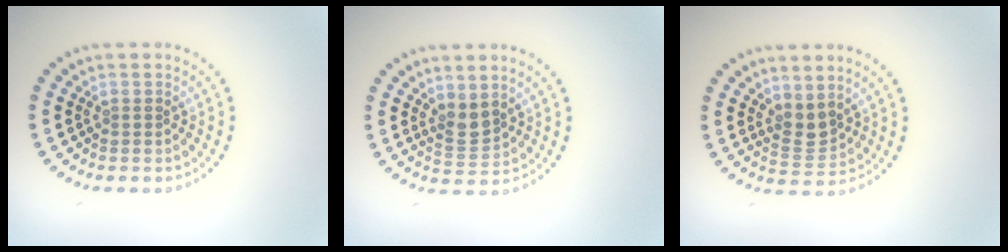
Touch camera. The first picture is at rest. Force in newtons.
{"total": 2.2, "press": 1.8, "slide": 1.4}
{"total": 2.2, "press": 1.8, "slide": 1.2}